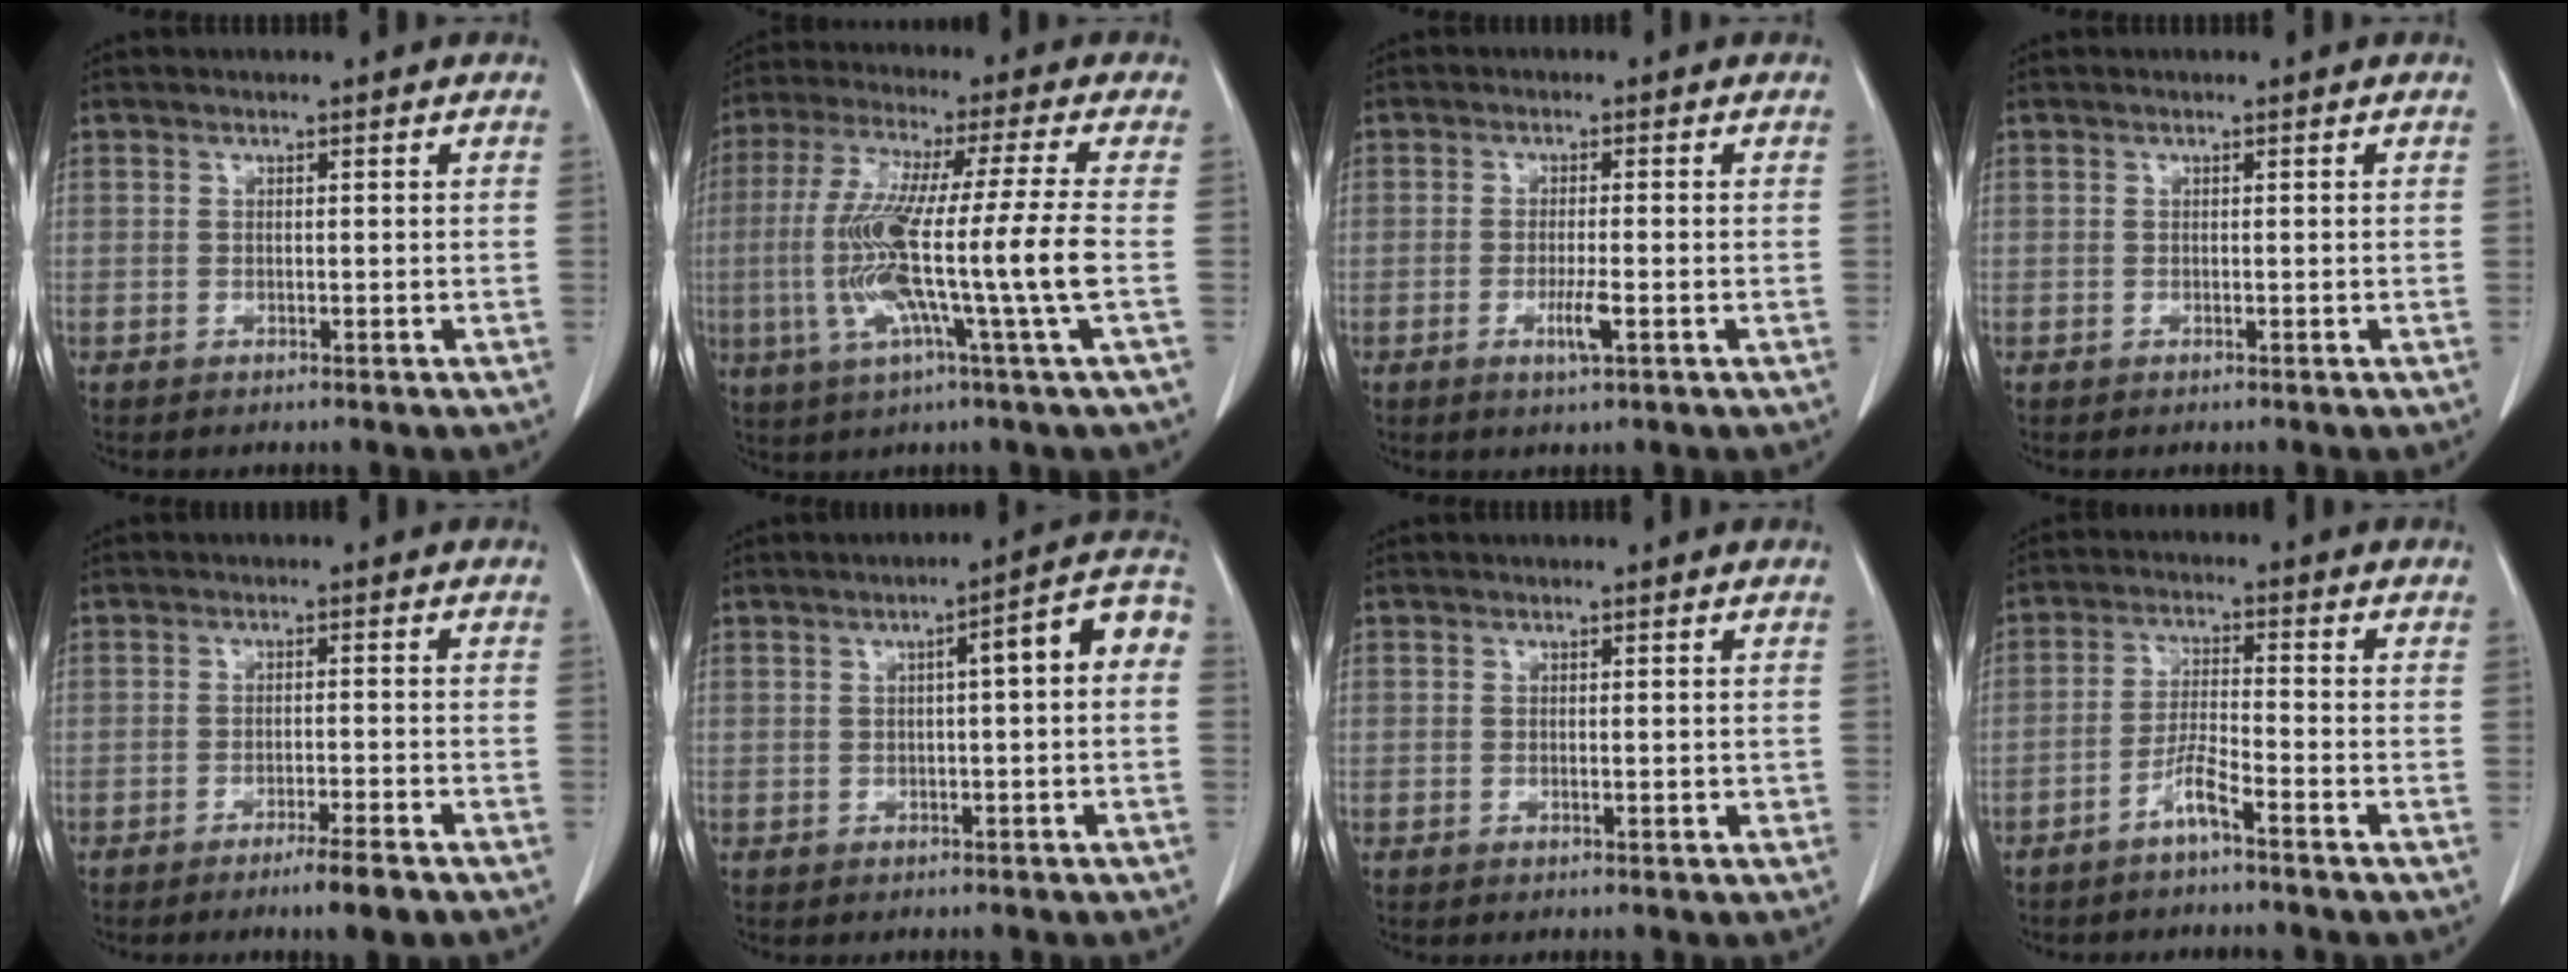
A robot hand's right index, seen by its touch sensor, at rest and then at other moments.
{"total": 14.8, "force": [-2.4, -1.7, 14.6], "torque": [-0.280, -0.009, -0.048]}
{"total": 3.2, "force": [-1.1, 0.1, 3.0], "torque": [-0.055, -0.004, -0.016]}
{"total": 0.0}
{"total": 4.5, "force": [-3.2, -0.2, 3.1], "torque": [-0.046, -0.009, -0.052]}
{"total": 6.9, "force": [0.6, 1.0, 6.8], "torque": [-0.087, 0.027, 0.001]}
{"total": 0.6, "force": [0.1, 0.2, 0.6], "torque": [-0.008, 0.000, 0.005]}
{"total": 4.3, "force": [-3.1, -0.2, 2.9], "torque": [-0.063, 0.002, -0.064]}